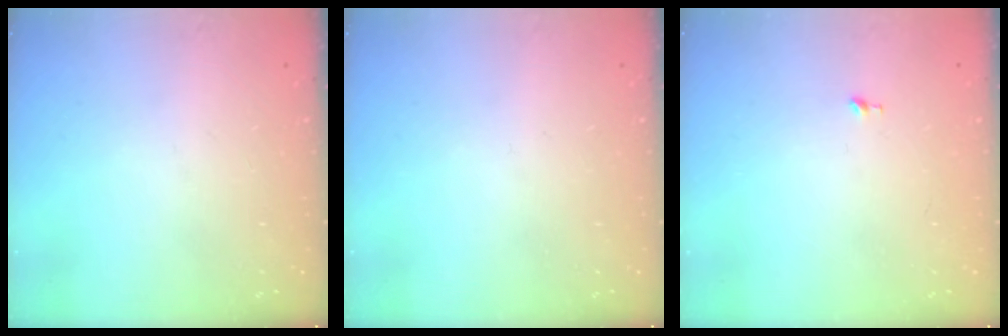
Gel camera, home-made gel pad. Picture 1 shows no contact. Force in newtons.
{"total": 0.0}
{"total": 5.3, "press": 5.3, "slide": 0.4}